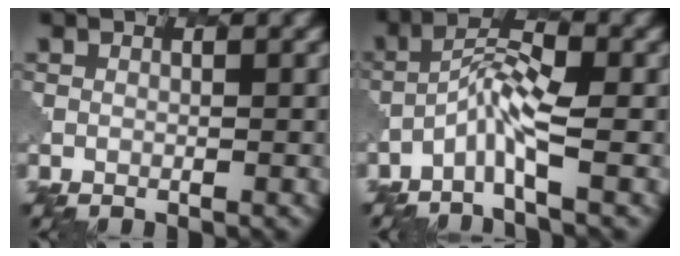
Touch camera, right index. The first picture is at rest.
{"total": 3.5, "force": [-1.7, 0.5, 3.0], "torque": [-0.062, 0.013, -0.041]}